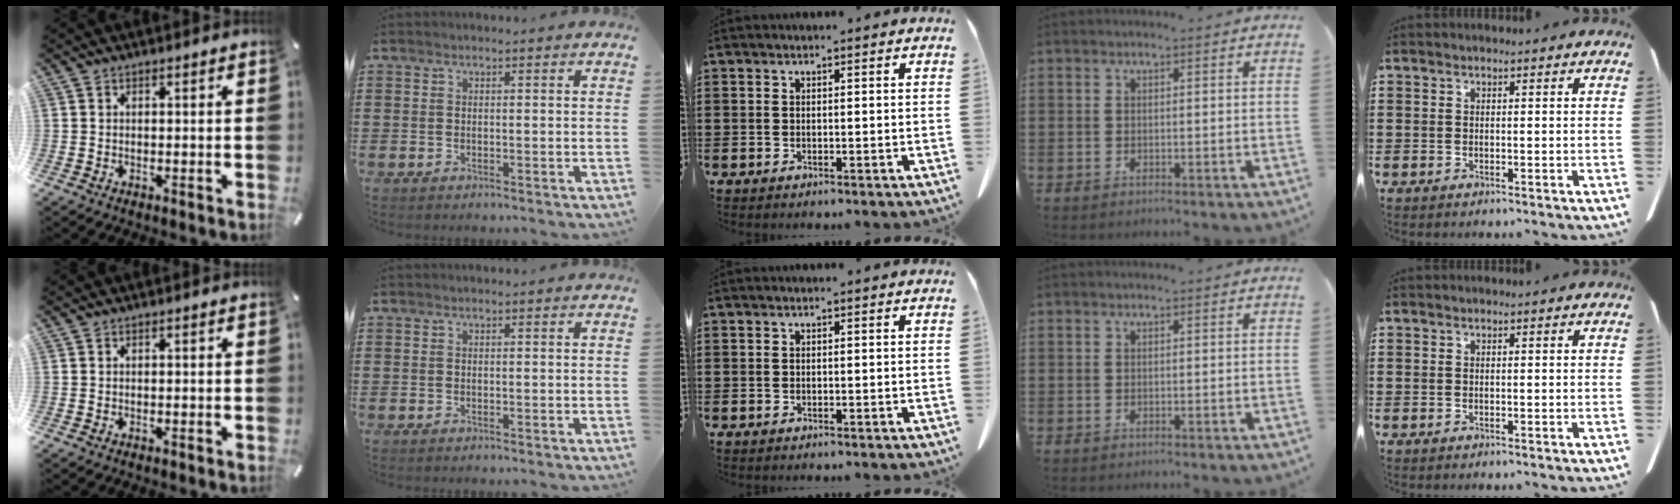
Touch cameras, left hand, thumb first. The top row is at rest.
{}